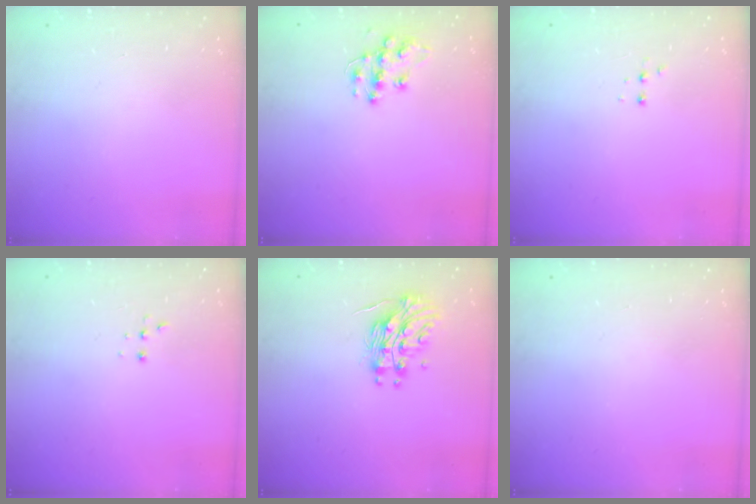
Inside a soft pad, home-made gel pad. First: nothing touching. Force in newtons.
{"total": 11.3, "press": 11.2, "slide": 0.7}
{"total": 3.0, "press": 2.9, "slide": 0.7}
{"total": 2.2, "press": 2.2, "slide": 0.5}
{"total": 13.2, "press": 13.2, "slide": 0.8}
{"total": 0.0}